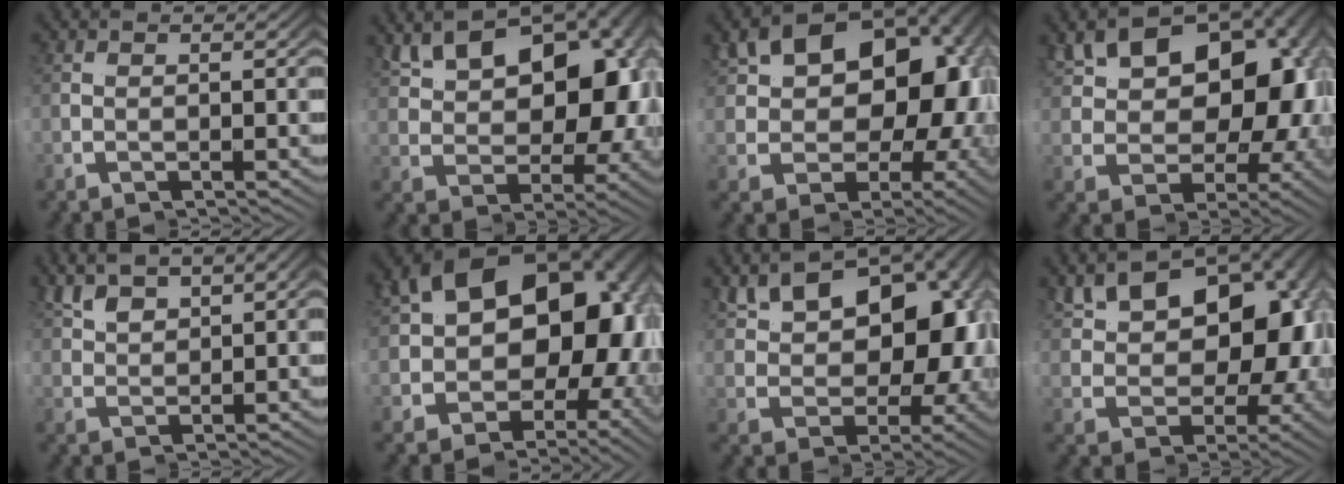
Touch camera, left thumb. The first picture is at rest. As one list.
[{"total": 12.7, "force": [2.3, 6.7, 10.5], "torque": [-0.157, 0.001, 0.042]}, {"total": 19.7, "force": [2.7, 12.9, 14.7], "torque": [-0.229, -0.005, 0.047]}, {"total": 17.4, "force": [2.6, 10.8, 13.4], "torque": [-0.201, -0.001, 0.044]}, {"total": 2.0, "force": [1.7, -0.4, 1.0], "torque": [-0.013, 0.010, 0.029]}, {"total": 22.4, "force": [1.9, 15.2, 16.4], "torque": [-0.256, -0.012, 0.029]}, {"total": 14.0, "force": [2.3, 8.0, 11.3], "torque": [-0.169, -0.002, 0.042]}, {"total": 15.6, "force": [2.4, 9.4, 12.3], "torque": [-0.180, -0.001, 0.040]}]